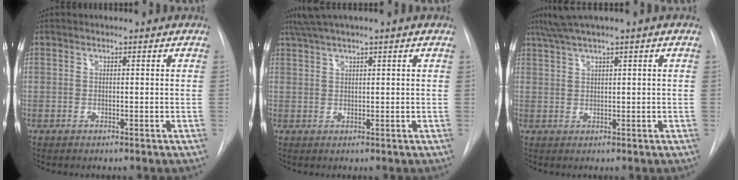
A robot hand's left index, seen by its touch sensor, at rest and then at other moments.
{"total": 4.3, "force": [2.9, -1.0, 3.0], "torque": [-0.059, 0.024, 0.062]}
{"total": 4.1, "force": [2.4, -1.0, 3.2], "torque": [-0.072, 0.016, 0.055]}